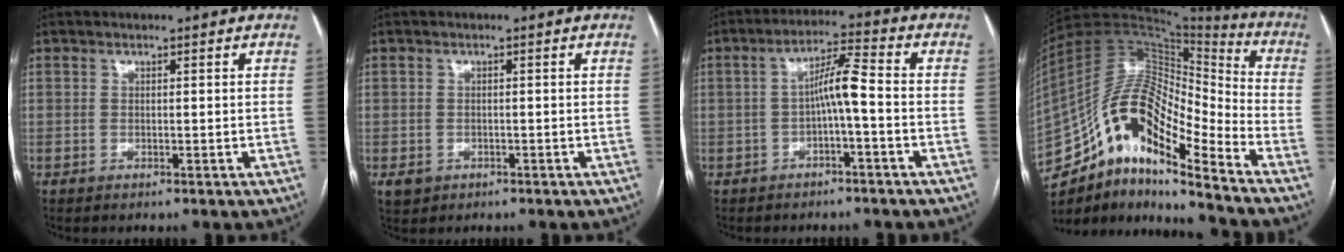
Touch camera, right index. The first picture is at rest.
{"total": 2.3, "force": [-0.9, 2.0, 0.7], "torque": [-0.009, 0.002, -0.005]}
{"total": 5.6, "force": [-1.1, 0.4, 5.5], "torque": [-0.094, 0.024, -0.019]}
{"total": 20.1, "force": [-12.2, 5.6, 15.0], "torque": [-0.291, 0.035, -0.209]}